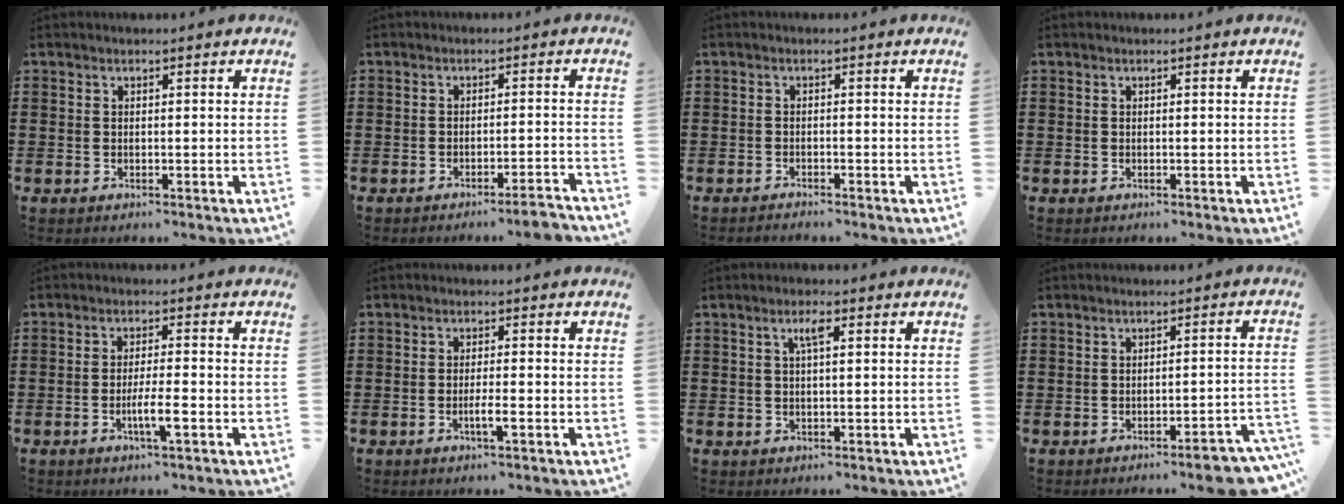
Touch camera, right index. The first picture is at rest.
{"total": 3.1, "force": [-2.7, -0.3, 1.6], "torque": [-0.027, -0.006, -0.051]}
{"total": 1.0, "force": [-1.0, 0.0, 0.0], "torque": [-0.003, 0.001, -0.020]}
{"total": 0.0}
{"total": 4.5, "force": [-1.9, 0.3, 4.1], "torque": [-0.068, -0.004, -0.033]}
{"total": 2.8, "force": [-1.2, 0.2, 2.5], "torque": [-0.042, -0.001, -0.022]}
{"total": 2.5, "force": [0.9, 0.6, 2.3], "torque": [-0.048, 0.008, 0.012]}
{"total": 4.2, "force": [-3.7, 0.4, 1.9], "torque": [-0.030, -0.004, -0.071]}